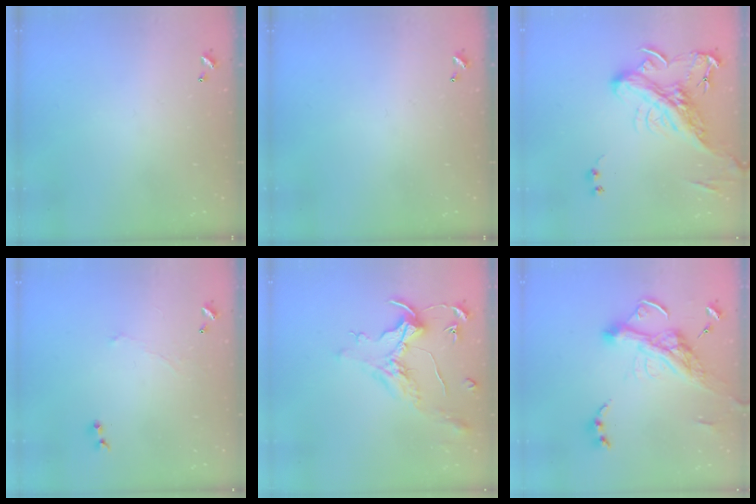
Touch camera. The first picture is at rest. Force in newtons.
{"total": 0.0}
{"total": 6.5, "press": 6.1, "slide": 2.0}
{"total": 0.8, "press": 0.4, "slide": 0.7}
{"total": 1.6, "press": 1.4, "slide": 0.7}
{"total": 9.4, "press": 9.2, "slide": 1.8}